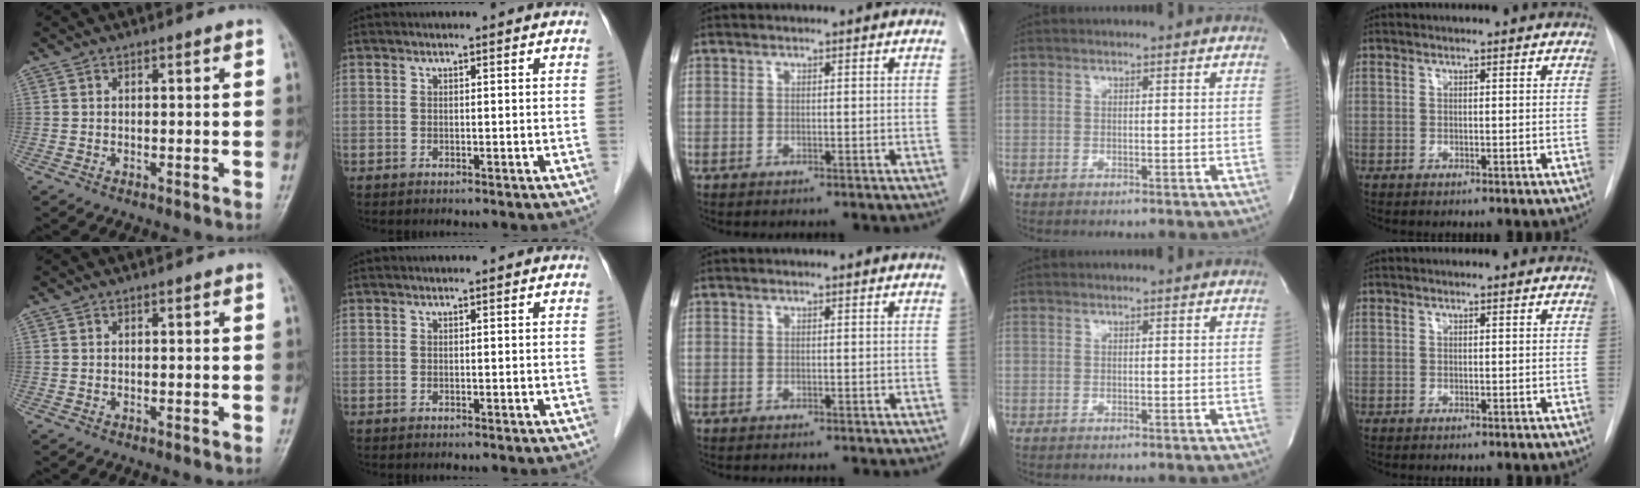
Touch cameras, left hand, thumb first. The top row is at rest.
{}